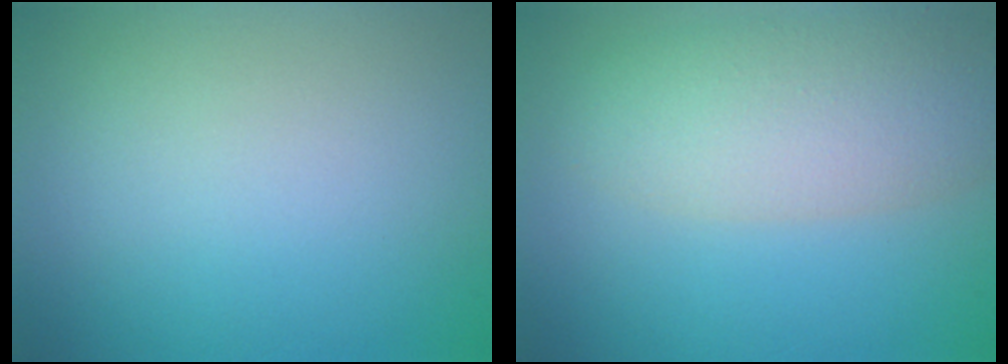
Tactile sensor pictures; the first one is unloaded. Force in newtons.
{"total": 6.1, "press": 6.0, "slide": 0.5}